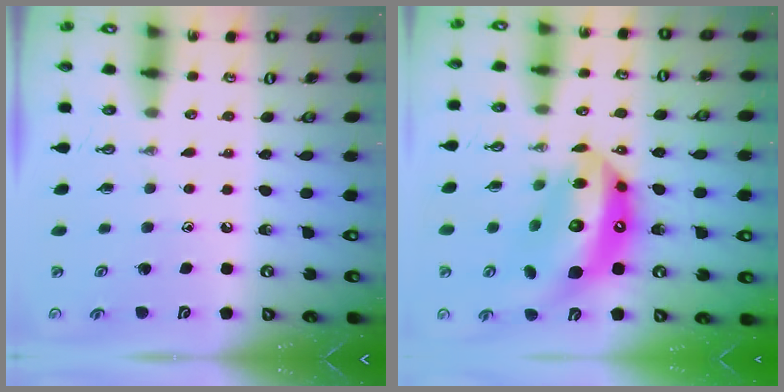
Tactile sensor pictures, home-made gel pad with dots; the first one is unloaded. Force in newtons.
{"total": 20.5, "press": 20.4, "slide": 2.1}